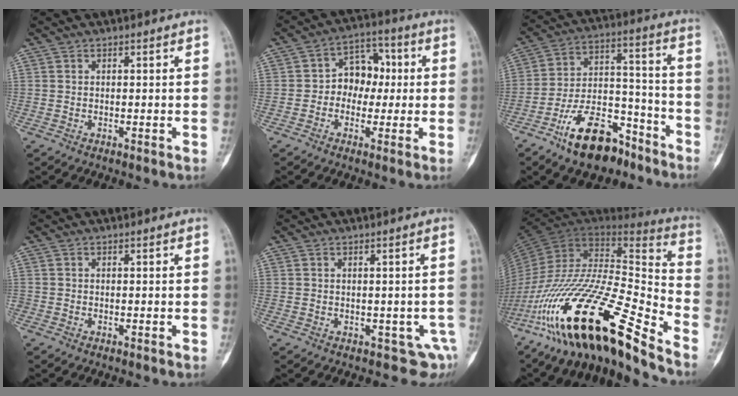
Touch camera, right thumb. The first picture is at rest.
{"total": 8.7, "force": [0.0, 6.8, 5.4], "torque": [-0.036, 0.029, -0.012]}
{"total": 16.4, "force": [-10.9, 8.0, 9.3], "torque": [-0.135, 0.091, -0.188]}
{"total": 0.0}
{"total": 3.8, "force": [-1.0, 2.7, 2.4], "torque": [-0.002, 0.004, -0.002]}
{"total": 30.3, "force": [-20.5, 6.1, 21.5], "torque": [-0.393, 0.053, -0.363]}